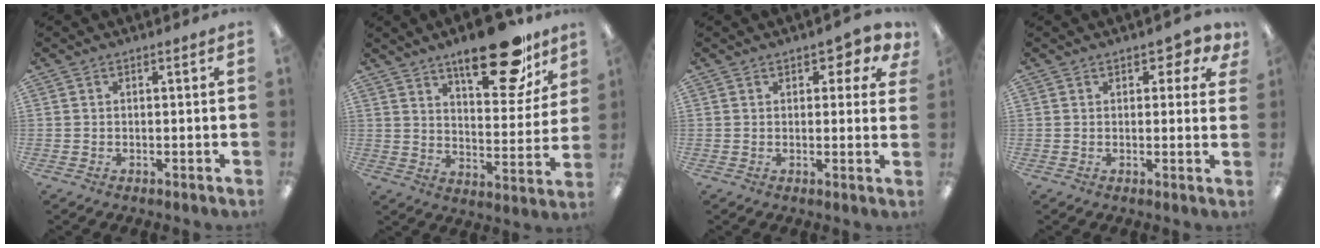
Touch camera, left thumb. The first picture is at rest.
{"total": 20.5, "force": [14.0, 7.8, 12.8], "torque": [-0.169, -0.081, 0.223]}
{"total": 3.7, "force": [2.1, 2.0, 2.3], "torque": [-0.024, -0.002, 0.033]}
{"total": 3.5, "force": [2.0, 2.0, 2.0], "torque": [-0.019, -0.002, 0.031]}